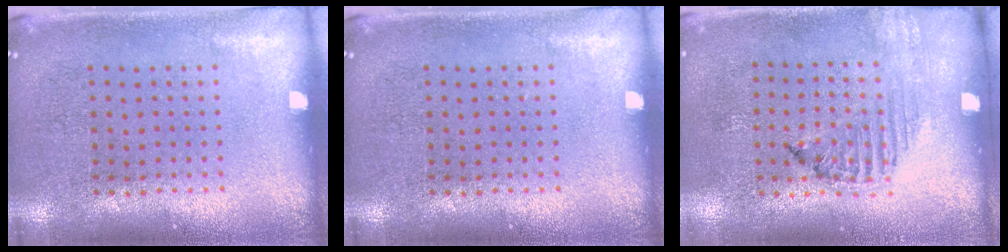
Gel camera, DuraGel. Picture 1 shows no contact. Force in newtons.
{"total": 0.0}
{"total": 1.2, "press": 1.1, "slide": 0.2}